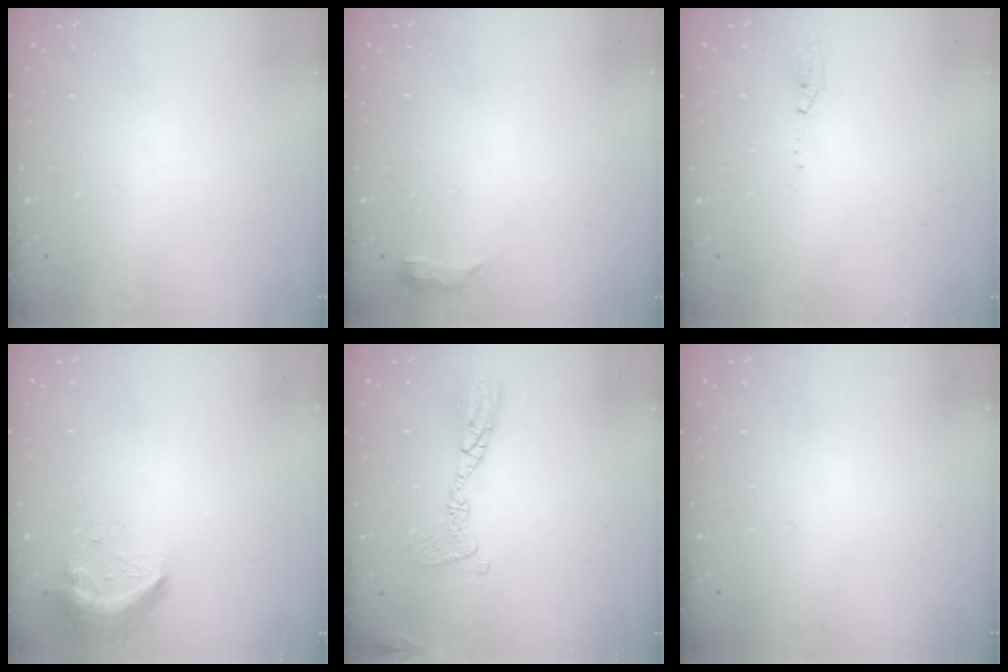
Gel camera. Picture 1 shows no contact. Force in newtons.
{"total": 5.1, "press": 4.8, "slide": 1.7}
{"total": 15.0, "press": 4.8, "slide": 14.3}
{"total": 9.5, "press": 9.5, "slide": 0.6}
{"total": 12.4, "press": 12.4, "slide": 1.1}
{"total": 0.0}